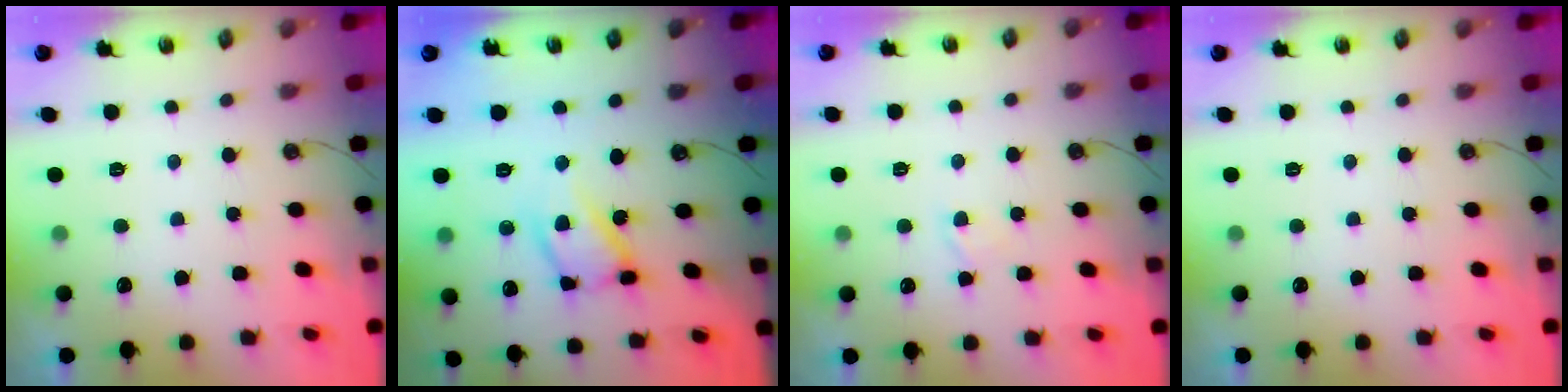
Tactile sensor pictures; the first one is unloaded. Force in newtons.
{"total": 13.3, "press": 13.3, "slide": 1.2}
{"total": 1.5, "press": 1.5, "slide": 0.3}
{"total": 0.0}